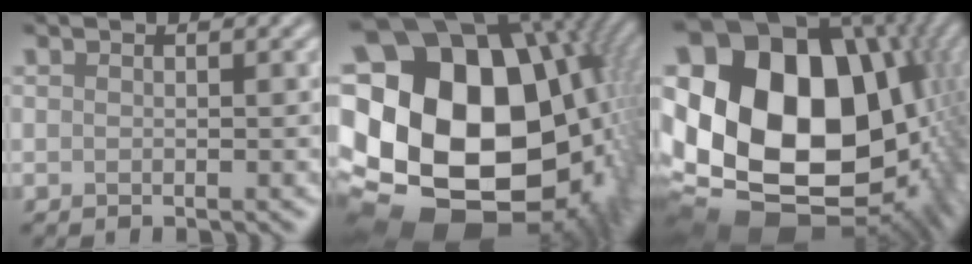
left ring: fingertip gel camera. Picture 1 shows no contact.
{"total": 24.0, "force": [0.2, 18.6, 15.2], "torque": [-0.283, -0.024, -0.012]}
{"total": 23.9, "force": [-0.1, 19.0, 14.5], "torque": [-0.280, -0.039, -0.006]}